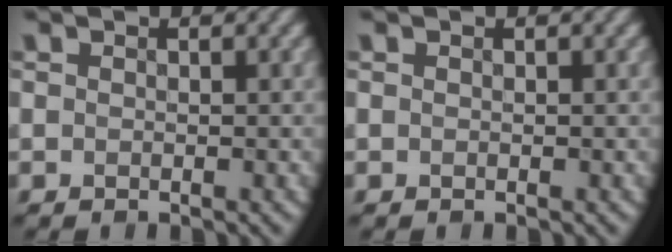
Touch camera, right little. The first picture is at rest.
{"total": 0.0}